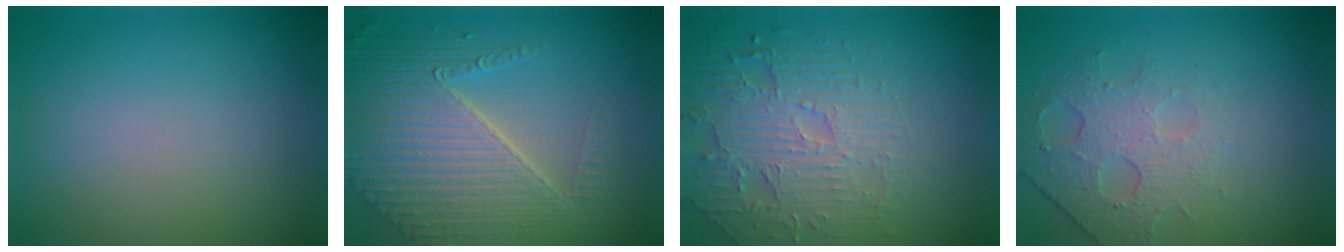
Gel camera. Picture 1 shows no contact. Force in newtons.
{"total": 8.9, "press": 5.9, "slide": 6.7}
{"total": 4.4, "press": 4.1, "slide": 1.6}
{"total": 4.8, "press": 3.2, "slide": 3.6}